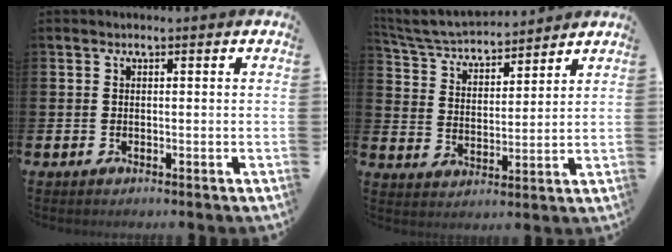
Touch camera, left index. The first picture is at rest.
{"total": 5.4, "force": [5.3, 0.9, 0.9], "torque": [-0.048, -0.036, 0.091]}